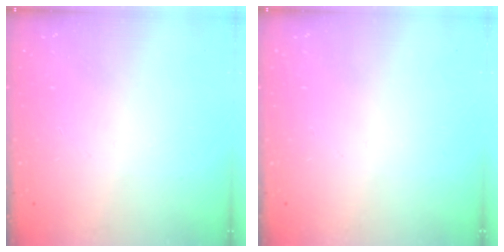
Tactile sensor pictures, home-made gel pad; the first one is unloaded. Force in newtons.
{"total": 0.0}